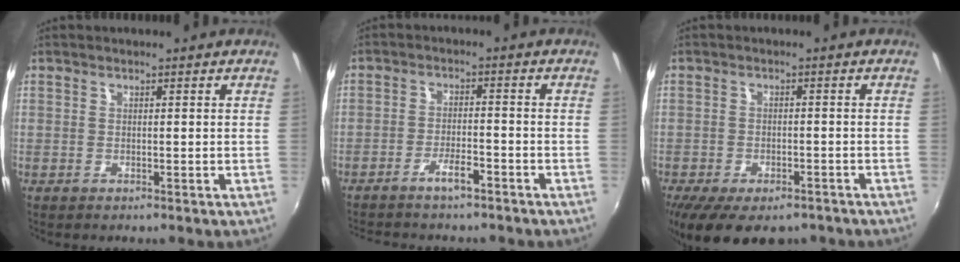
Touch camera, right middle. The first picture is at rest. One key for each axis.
{"total": 4.9, "fx": -4.1, "fy": 1.0, "fz": 2.5, "tx": -0.061, "ty": 0.006, "tz": -0.069}
{"total": 13.5, "fx": -9.4, "fy": 5.9, "fz": 7.6, "tx": -0.159, "ty": -0.039, "tz": -0.137}